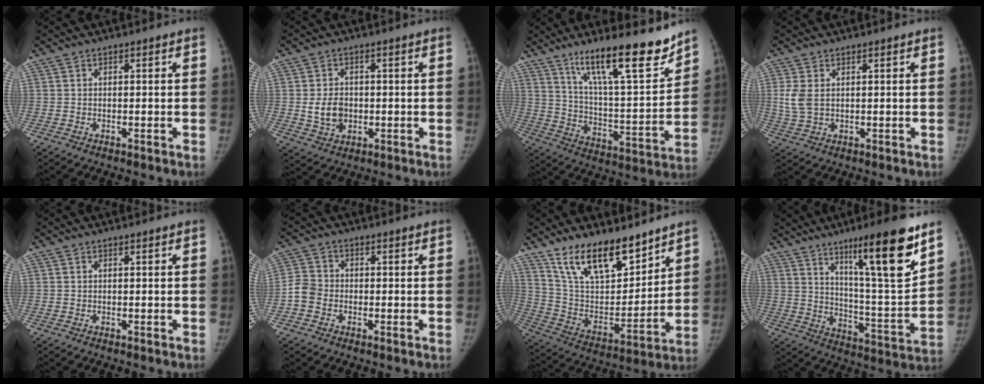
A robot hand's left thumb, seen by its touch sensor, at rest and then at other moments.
{"total": 5.7, "force": [-0.3, 4.4, 3.6], "torque": [-0.050, -0.001, 0.002]}
{"total": 20.3, "force": [14.6, 4.1, 13.5], "torque": [-0.186, -0.087, 0.247]}
{"total": 4.4, "force": [1.0, 2.7, 3.3], "torque": [-0.079, -0.005, 0.026]}
{"total": 0.0}
{"total": 4.0, "force": [-1.4, 3.4, 1.7], "torque": [-0.026, 0.009, -0.036]}
{"total": 18.5, "force": [13.5, 7.6, 10.2], "torque": [-0.127, -0.079, 0.249]}
{"total": 19.9, "force": [12.0, 2.4, 15.8], "torque": [-0.215, -0.070, 0.196]}